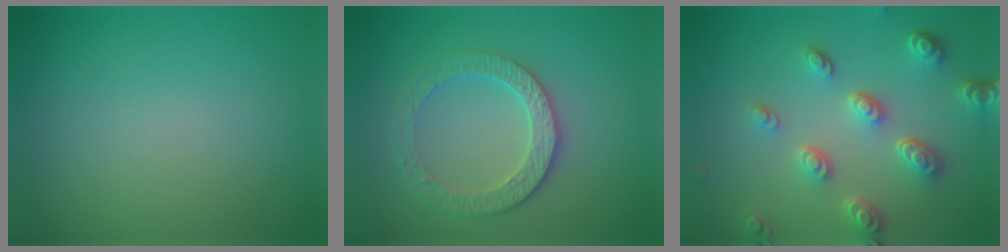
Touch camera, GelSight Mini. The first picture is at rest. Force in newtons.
{"total": 3.5, "press": 3.1, "slide": 1.5}
{"total": 5.0, "press": 3.7, "slide": 3.3}